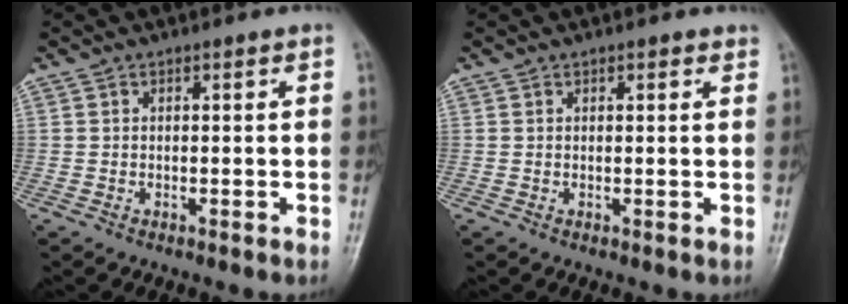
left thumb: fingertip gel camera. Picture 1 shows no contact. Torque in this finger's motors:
{"motor_torque": [-0.12, -0.16, -0.24, -0.22, 0.00]}